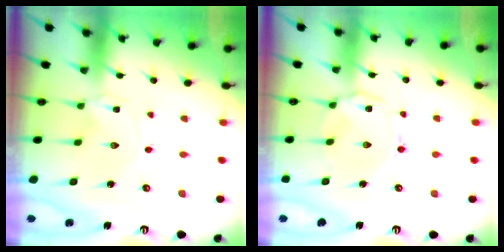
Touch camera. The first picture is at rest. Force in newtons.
{"total": 3.8, "press": 3.7, "slide": 0.7}